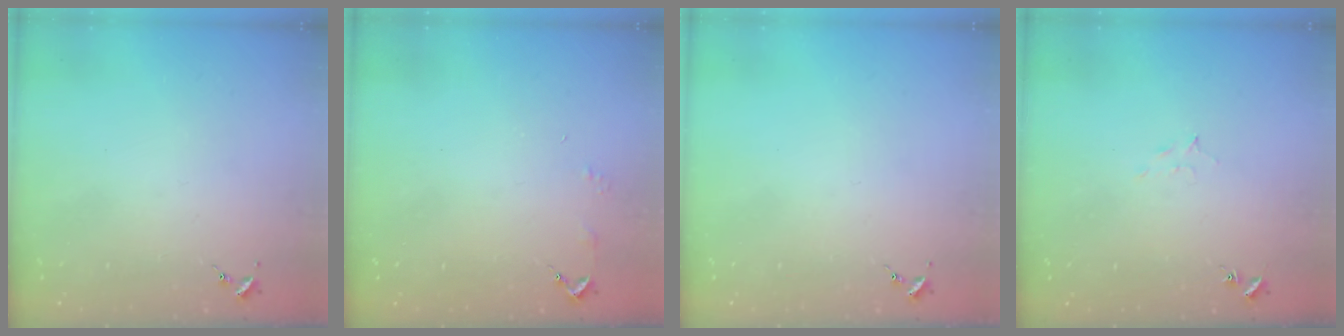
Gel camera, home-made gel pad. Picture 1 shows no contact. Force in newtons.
{"total": 2.9, "press": 2.8, "slide": 0.3}
{"total": 0.0}
{"total": 5.3, "press": 5.1, "slide": 1.0}